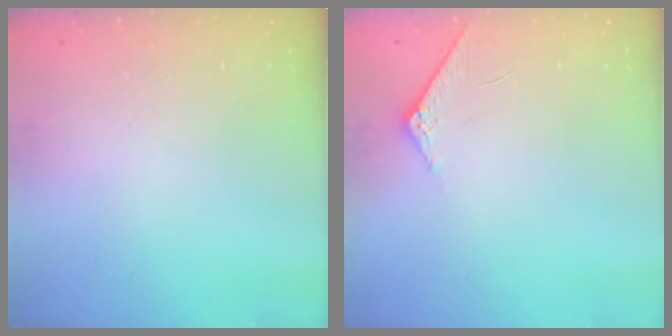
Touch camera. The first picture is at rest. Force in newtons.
{"total": 3.9, "press": 3.9, "slide": 0.5}